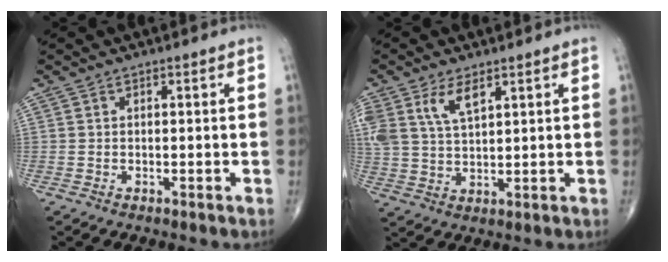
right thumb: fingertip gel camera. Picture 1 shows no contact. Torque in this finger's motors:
{"motor_torque": [0.56, 0.67, 0.36, 0.09, 0.17]}